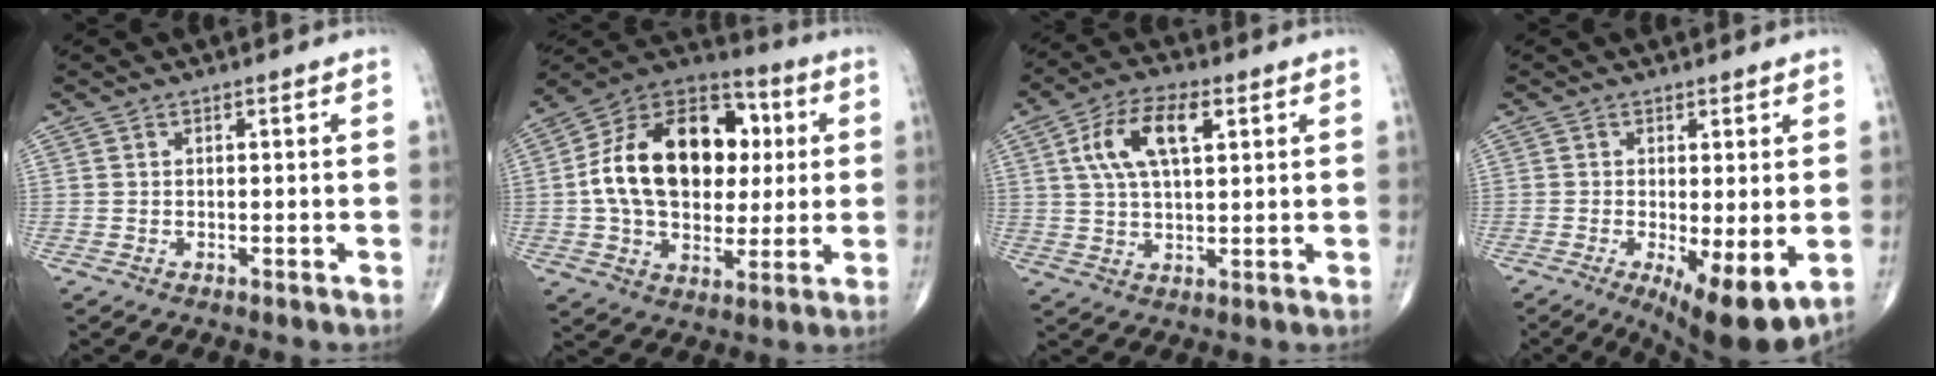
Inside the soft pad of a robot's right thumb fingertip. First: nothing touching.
{"total": 24.1, "force": [2.8, 16.2, 17.6], "torque": [-0.272, 0.020, 0.046]}
{"total": 11.0, "force": [3.6, 5.0, 9.1], "torque": [-0.171, 0.008, 0.064]}
{"total": 10.2, "force": [-2.5, 3.1, 9.4], "torque": [-0.141, -0.024, -0.031]}